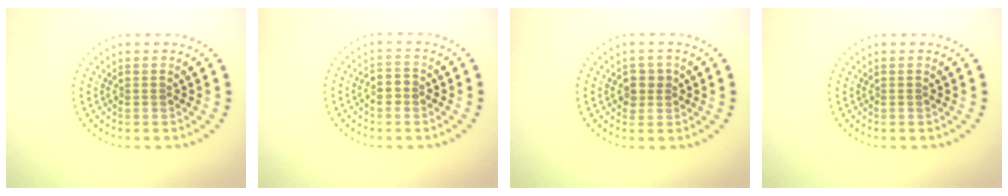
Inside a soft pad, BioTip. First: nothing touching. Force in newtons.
{"total": 1.7, "press": 1.5, "slide": 0.8}
{"total": 1.7, "press": 1.6, "slide": 0.6}
{"total": 0.0}